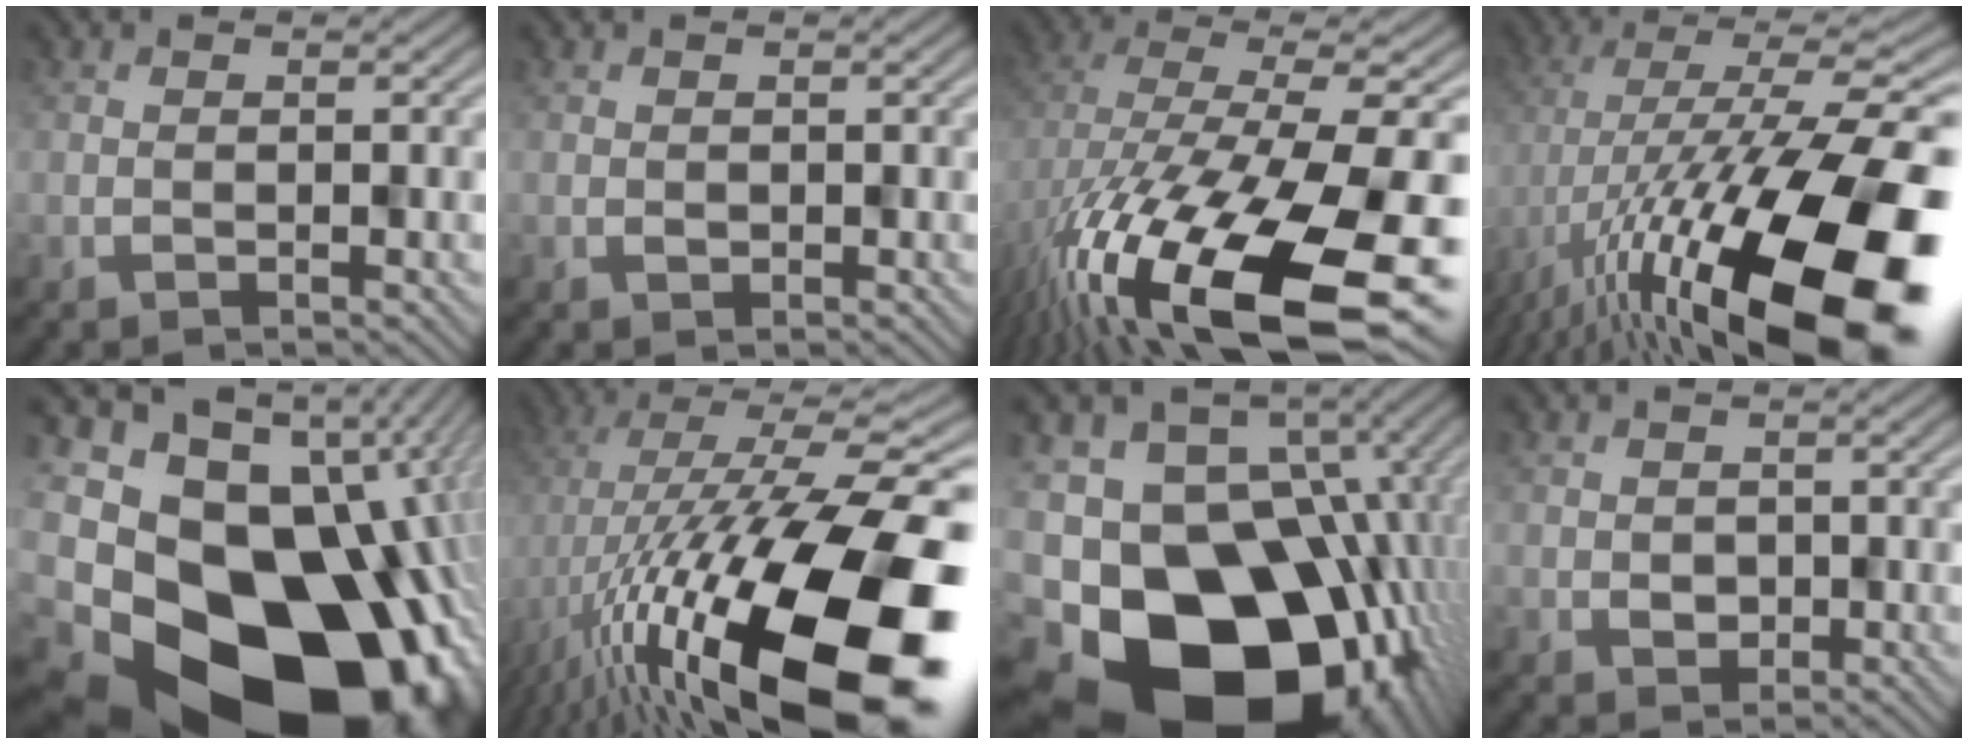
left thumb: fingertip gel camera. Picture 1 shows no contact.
{"total": 0.7, "force": [0.0, 0.7, 0.1], "torque": [-0.002, -0.004, 0.006]}
{"total": 17.4, "force": [-8.1, 7.2, 13.6], "torque": [-0.272, -0.057, -0.106]}
{"total": 20.1, "force": [-8.4, 7.3, 16.7], "torque": [-0.291, -0.033, -0.120]}
{"total": 23.0, "force": [-8.6, 17.1, 12.8], "torque": [-0.213, -0.069, -0.119]}
{"total": 20.1, "force": [-6.5, 7.7, 17.4], "torque": [-0.305, -0.016, -0.098]}
{"total": 21.5, "force": [-9.1, 15.6, 11.8], "torque": [-0.211, -0.020, -0.126]}
{"total": 1.8, "force": [0.0, 1.8, 0.0], "torque": [-0.003, -0.008, 0.007]}